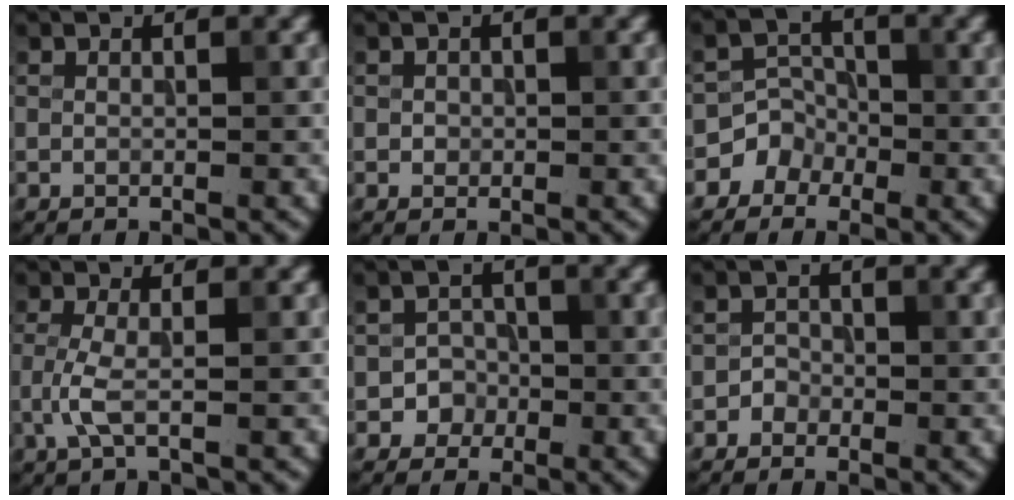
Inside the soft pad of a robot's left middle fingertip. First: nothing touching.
{"total": 0.7, "force": [0.0, 0.7, 0.2], "torque": [0.002, -0.003, -0.002]}
{"total": 3.8, "force": [-2.2, 3.1, 0.1], "torque": [0.040, 0.010, -0.048]}
{"total": 2.2, "force": [-0.5, 0.5, 2.1], "torque": [-0.052, -0.001, -0.015]}
{"total": 2.4, "force": [-0.9, 2.2, 0.2], "torque": [0.020, 0.012, -0.022]}
{"total": 1.3, "force": [-0.7, 1.0, 0.0], "torque": [0.012, 0.008, -0.015]}